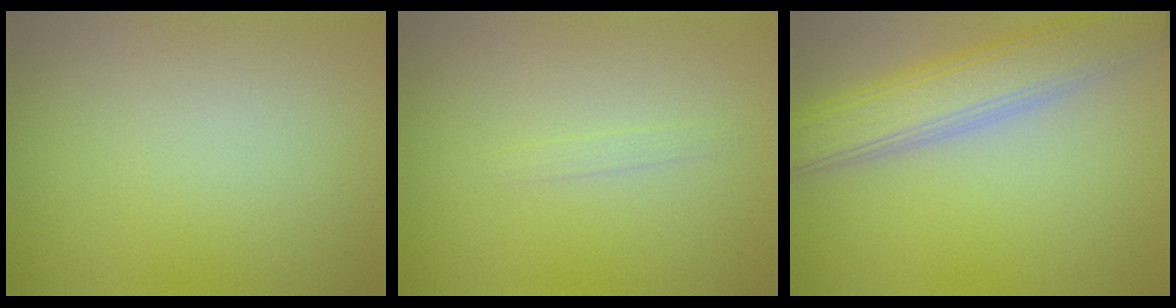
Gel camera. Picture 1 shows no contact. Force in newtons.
{"total": 0.7, "press": 0.7, "slide": 0.0}
{"total": 6.6, "press": 6.6, "slide": 0.4}